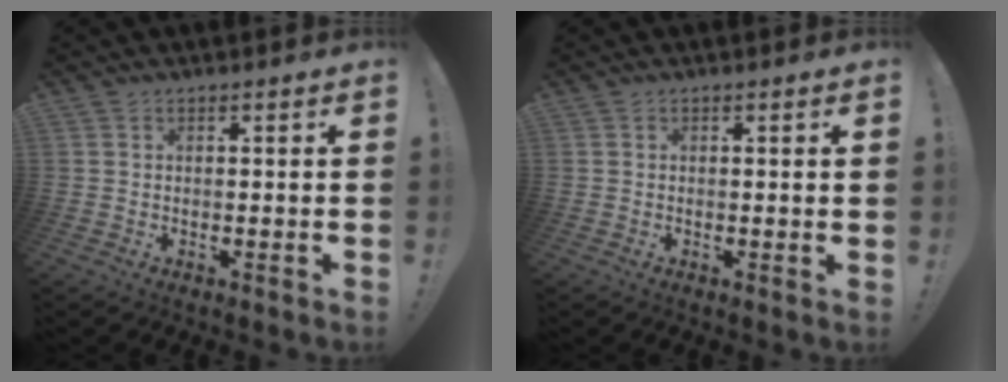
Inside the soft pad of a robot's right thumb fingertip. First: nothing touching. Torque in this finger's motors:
{"motor_torque": [0.22, 0.09, -0.18, 0.10, 0.05]}